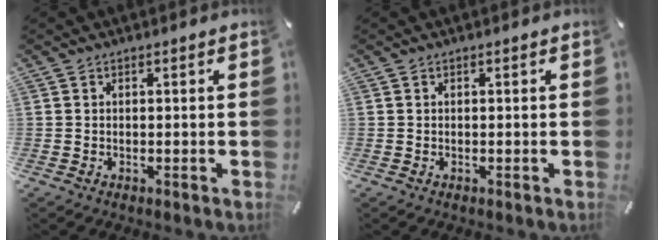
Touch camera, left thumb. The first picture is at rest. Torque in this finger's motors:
{"motor_torque": [-0.02, 0.01, -0.02, 0.00, 0.00]}